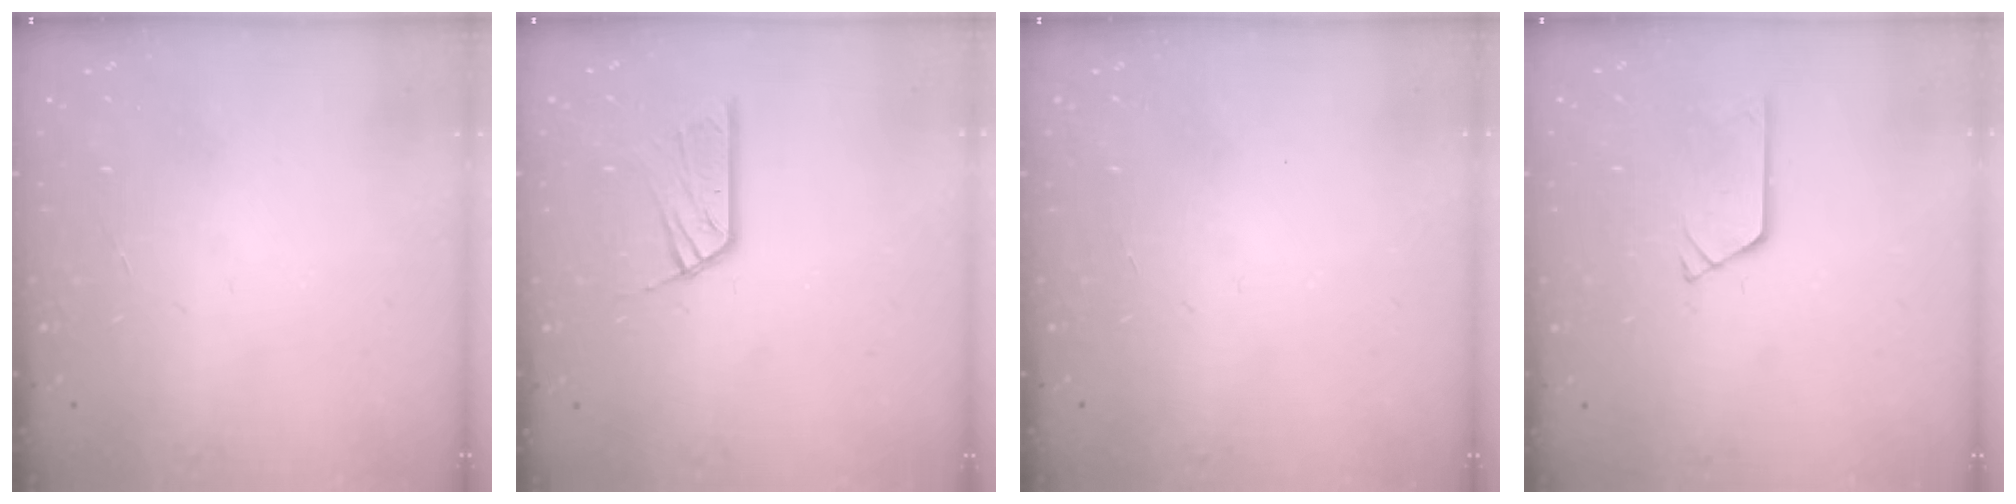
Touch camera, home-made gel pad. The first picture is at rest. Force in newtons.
{"total": 10.5, "press": 10.5, "slide": 0.8}
{"total": 0.0}
{"total": 3.0, "press": 3.0, "slide": 0.3}